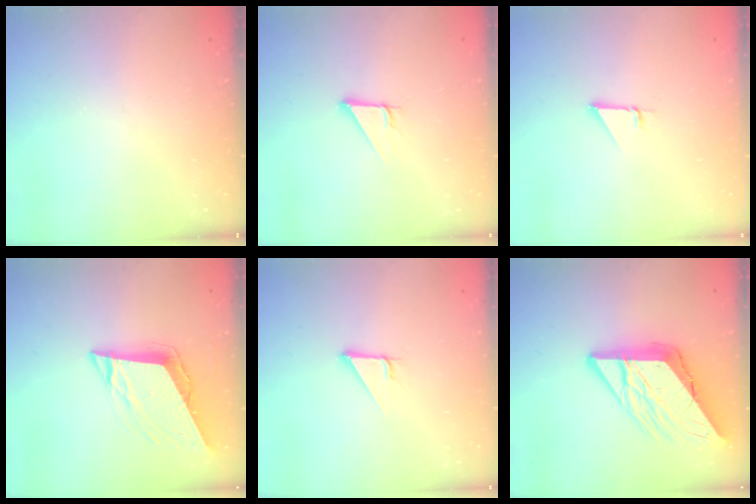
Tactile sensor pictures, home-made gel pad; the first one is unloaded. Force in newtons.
{"total": 3.7, "press": 3.7, "slide": 0.2}
{"total": 0.9, "press": 0.9, "slide": 0.1}
{"total": 10.9, "press": 10.3, "slide": 3.4}
{"total": 2.9, "press": 2.9, "slide": 0.1}
{"total": 15.9, "press": 15.8, "slide": 1.7}